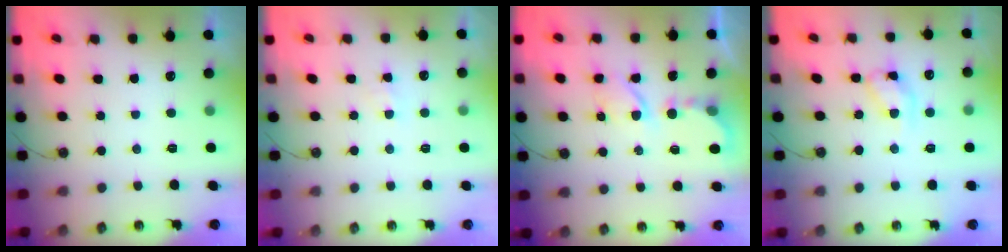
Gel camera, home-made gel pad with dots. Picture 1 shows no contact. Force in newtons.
{"total": 4.9, "press": 4.8, "slide": 0.7}
{"total": 5.7, "press": 5.7, "slide": 0.5}
{"total": 10.7, "press": 10.6, "slide": 0.5}